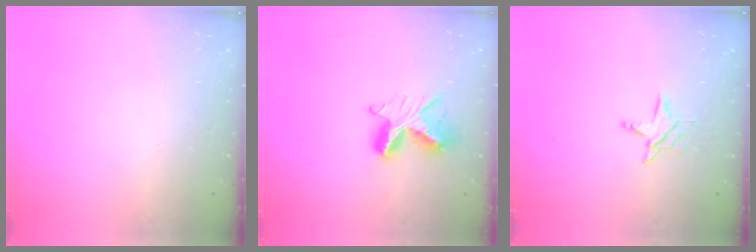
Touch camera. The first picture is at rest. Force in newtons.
{"total": 9.6, "press": 9.6, "slide": 0.8}
{"total": 5.0, "press": 5.0, "slide": 0.6}